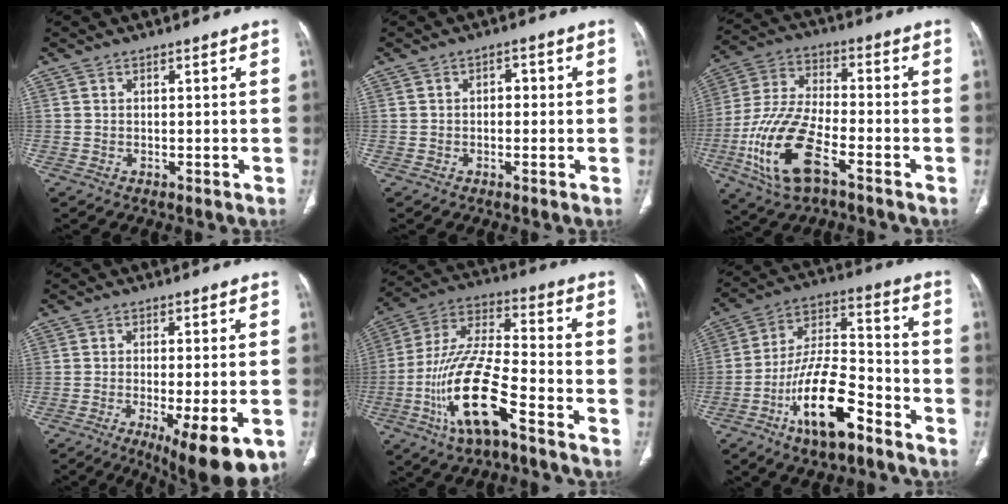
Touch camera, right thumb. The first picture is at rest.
{"total": 2.2, "force": [0.0, 1.5, 1.6], "torque": [-0.012, 0.008, -0.006]}
{"total": 16.8, "force": [-7.2, 7.1, 13.4], "torque": [-0.282, 0.021, -0.133]}
{"total": 13.5, "force": [-5.9, 3.9, 11.4], "torque": [-0.138, -0.009, -0.077]}
{"total": 17.4, "force": [-7.9, 5.1, 14.7], "torque": [-0.301, 0.044, -0.145]}
{"total": 14.5, "force": [-7.7, 5.6, 11.0], "torque": [-0.193, 0.051, -0.133]}